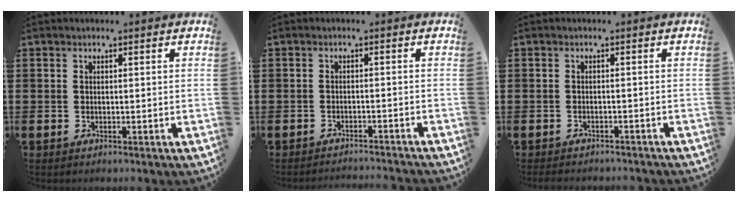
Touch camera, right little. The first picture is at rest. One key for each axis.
{"total": 1.3, "fx": -1.2, "fy": -0.2, "fz": -0.1, "tx": 0.000, "ty": 0.006, "tz": -0.026}
{"total": 1.0, "fx": -1.0, "fy": 0.0, "fz": 0.0, "tx": -0.002, "ty": 0.001, "tz": -0.021}